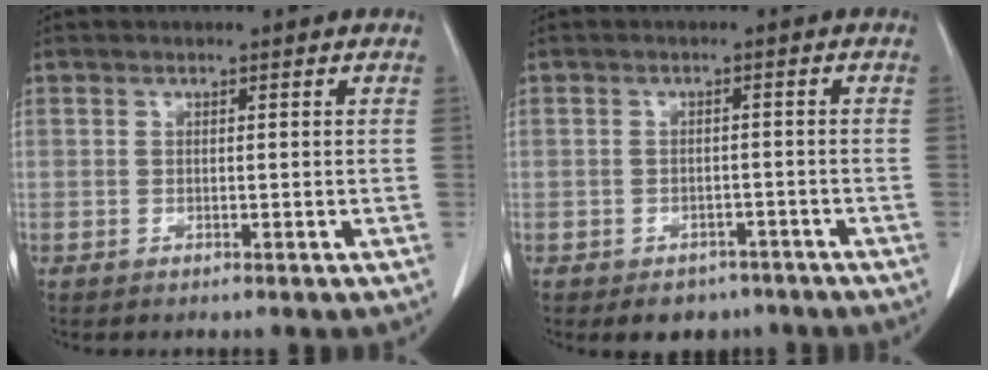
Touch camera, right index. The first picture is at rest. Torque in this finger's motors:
{"motor_torque": [-0.32, -0.11, -0.22, -0.06]}